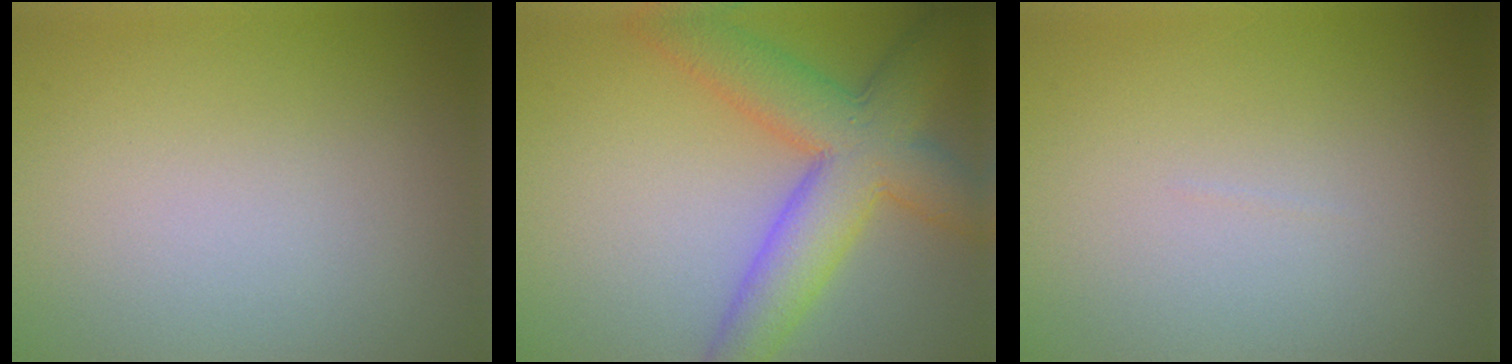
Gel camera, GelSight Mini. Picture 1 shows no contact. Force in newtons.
{"total": 8.0, "press": 8.0, "slide": 0.4}
{"total": 0.0}